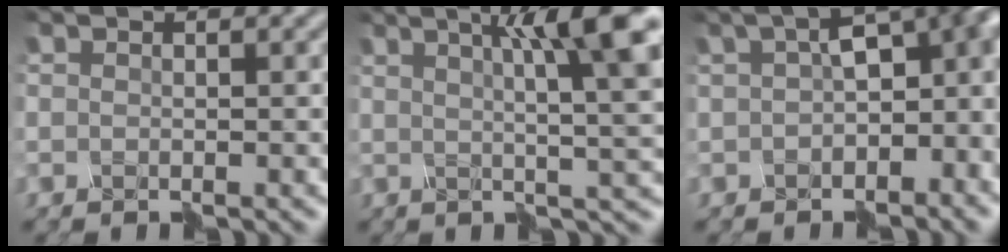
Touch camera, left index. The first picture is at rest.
{"total": 9.6, "force": [3.7, 1.8, 8.7], "torque": [-0.100, 0.022, 0.048]}
{"total": 9.9, "force": [-0.2, 5.7, 8.1], "torque": [-0.100, 0.005, 0.000]}